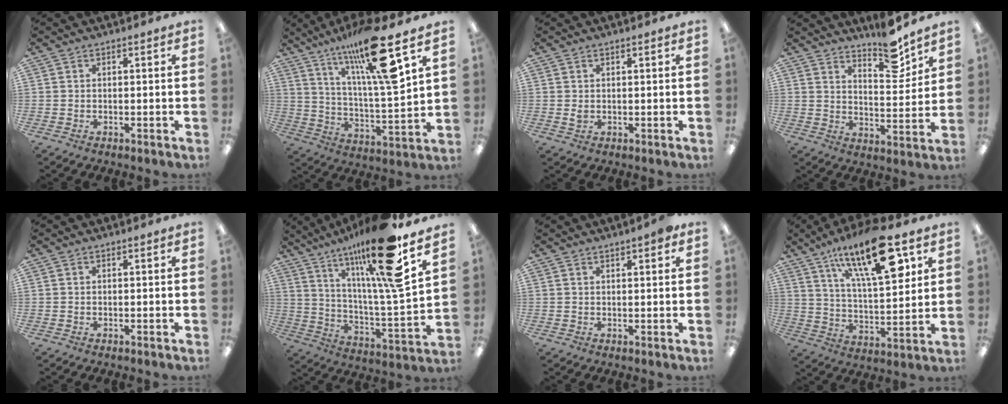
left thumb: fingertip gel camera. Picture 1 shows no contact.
{"total": 21.7, "force": [14.5, 3.2, 15.7], "torque": [-0.282, -0.068, 0.227]}
{"total": 1.6, "force": [0.3, 0.9, 1.2], "torque": [-0.026, 0.003, 0.005]}
{"total": 10.6, "force": [8.6, 3.6, 5.2], "torque": [-0.046, -0.068, 0.145]}
{"total": 0.0}
{"total": 22.8, "force": [16.3, 2.9, 15.6], "torque": [-0.266, -0.095, 0.252]}
{"total": 2.8, "force": [1.9, 0.6, 2.0], "torque": [-0.026, -0.003, 0.029]}
{"total": 22.7, "force": [12.5, 8.4, 17.1], "torque": [-0.262, -0.053, 0.200]}